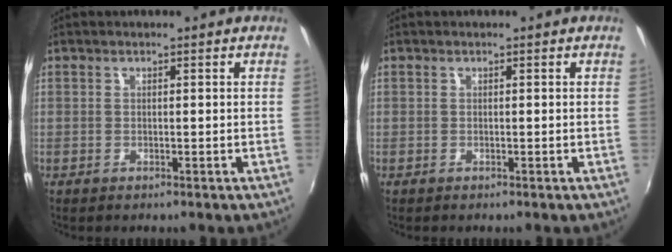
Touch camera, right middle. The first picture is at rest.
{"total": 0.0}